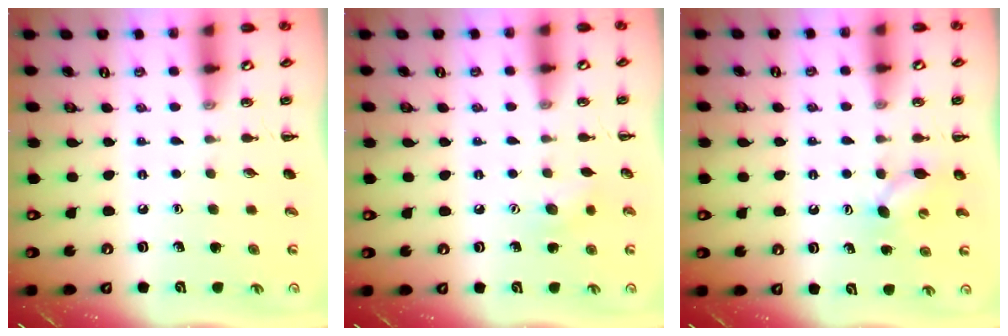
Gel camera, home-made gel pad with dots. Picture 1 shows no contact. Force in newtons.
{"total": 6.5, "press": 6.3, "slide": 1.6}
{"total": 5.2, "press": 5.1, "slide": 1.2}